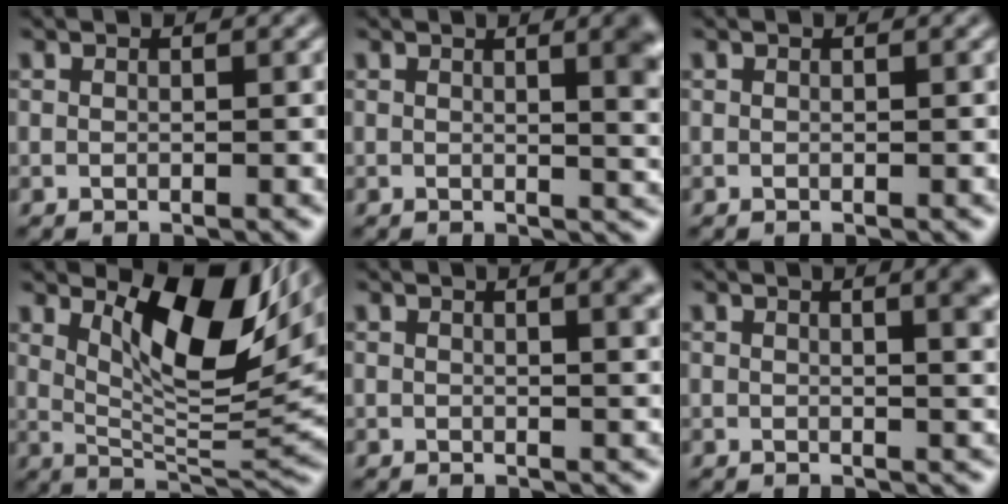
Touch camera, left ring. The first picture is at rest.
{"total": 6.1, "force": [2.0, 2.4, 5.2], "torque": [-0.018, 0.015, 0.025]}
{"total": 0.0}
{"total": 9.8, "force": [4.3, 3.2, 8.2], "torque": [-0.133, -0.003, 0.086]}
{"total": 4.7, "force": [2.4, 2.0, 3.5], "torque": [-0.012, 0.027, 0.014]}
{"total": 5.3, "force": [2.5, 2.2, 4.1], "torque": [-0.012, 0.025, 0.020]}